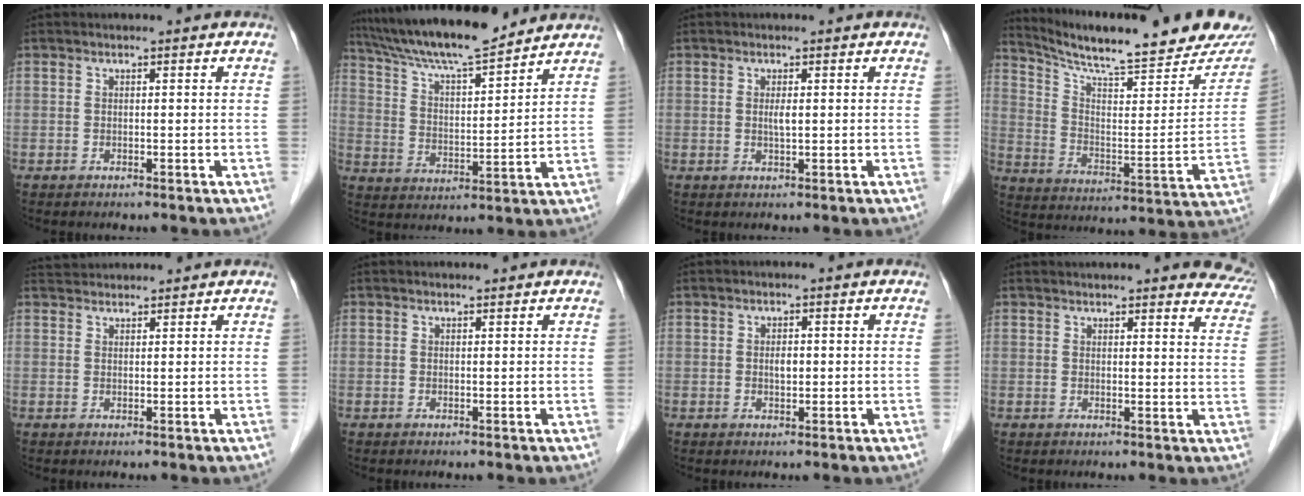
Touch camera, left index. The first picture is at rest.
{"total": 14.8, "force": [13.3, 1.2, 6.4], "torque": [-0.118, 0.007, 0.225]}
{"total": 1.3, "force": [0.0, 0.2, 1.2], "torque": [-0.027, -0.005, -0.001]}
{"total": 23.1, "force": [20.8, 2.1, 9.9], "torque": [-0.155, -0.068, 0.288]}
{"total": 3.4, "force": [3.3, 0.4, 0.3], "torque": [-0.008, 0.030, 0.062]}
{"total": 0.9, "force": [0.9, 0.1, 0.2], "torque": [-0.007, 0.003, 0.014]}
{"total": 1.4, "force": [-0.1, 0.7, 1.2], "torque": [-0.020, -0.004, -0.001]}
{"total": 12.0, "force": [11.3, 2.5, 3.2], "torque": [0.001, -0.012, 0.096]}